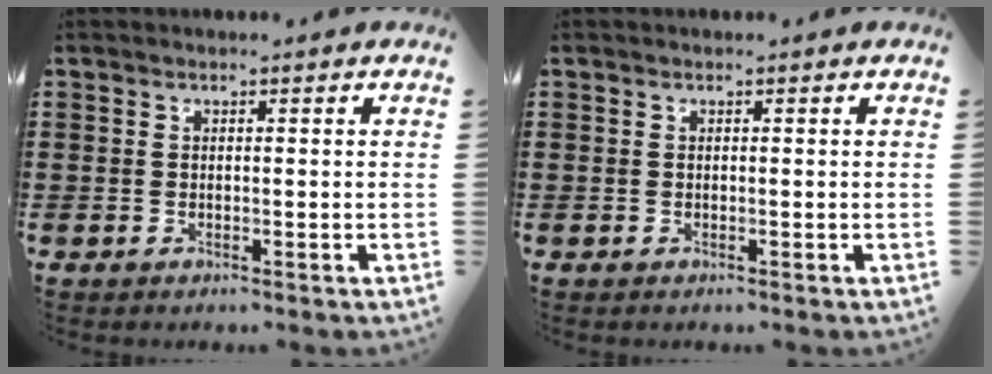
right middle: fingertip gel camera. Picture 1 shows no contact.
{"total": 0.0}